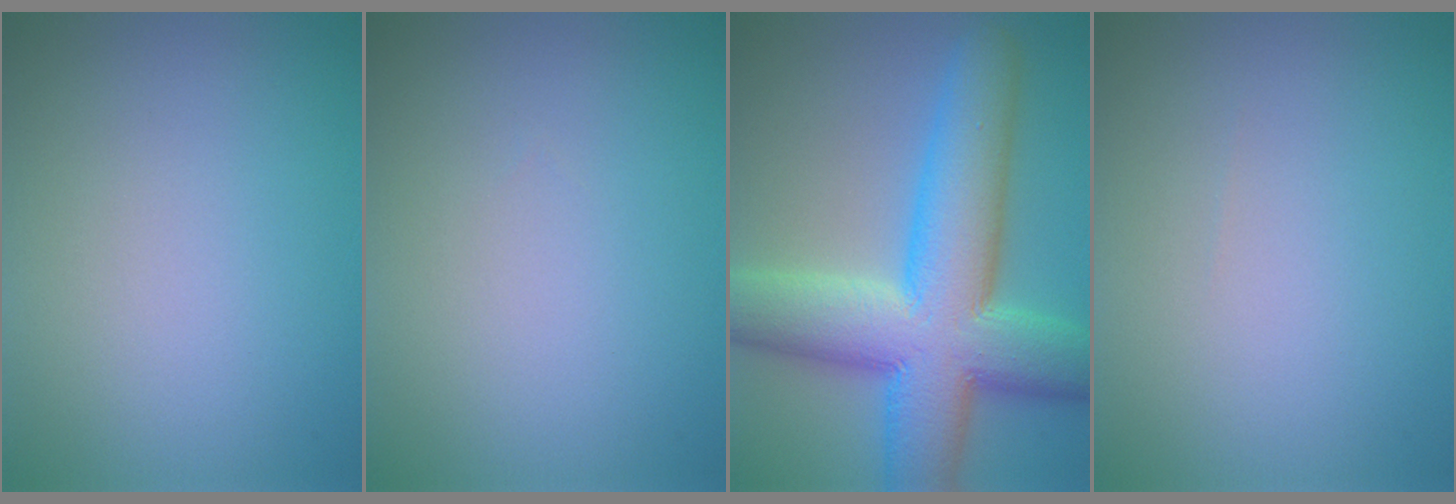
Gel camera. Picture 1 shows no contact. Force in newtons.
{"total": 0.0}
{"total": 13.0, "press": 12.9, "slide": 0.6}
{"total": 0.0}